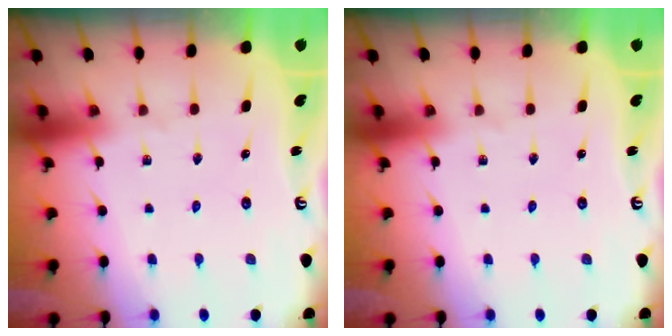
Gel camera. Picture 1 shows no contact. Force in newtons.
{"total": 0.0}